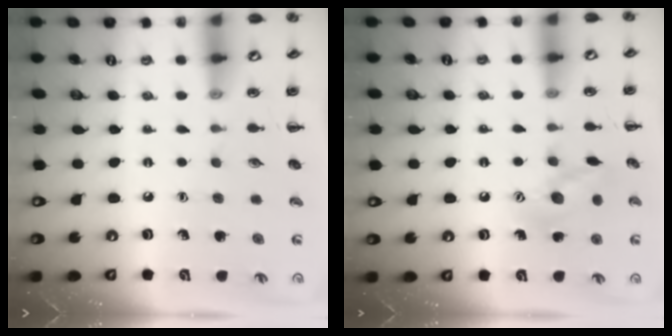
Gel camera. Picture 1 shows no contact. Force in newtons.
{"total": 11.1, "press": 11.1, "slide": 0.7}